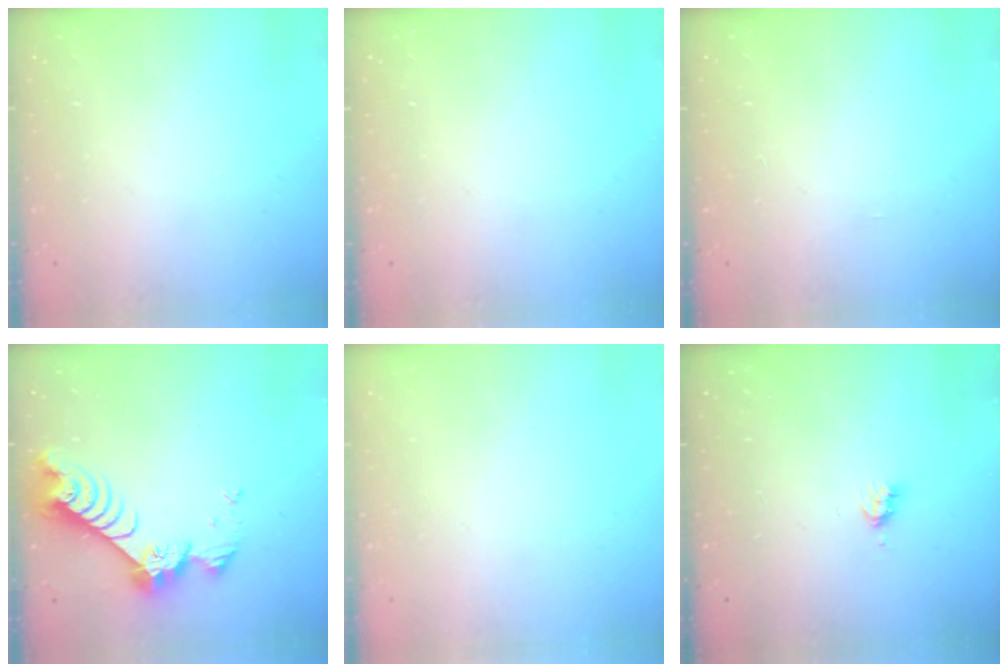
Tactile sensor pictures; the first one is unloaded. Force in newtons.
{"total": 0.0}
{"total": 1.2, "press": 1.2, "slide": 0.3}
{"total": 8.5, "press": 8.5, "slide": 0.9}
{"total": 0.0}
{"total": 4.2, "press": 4.1, "slide": 0.6}